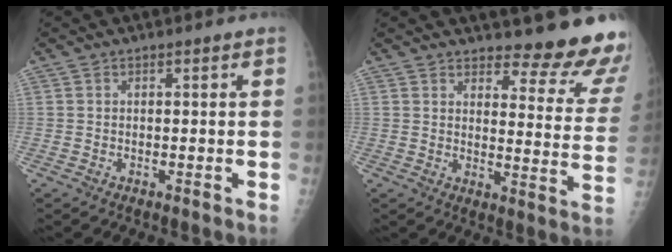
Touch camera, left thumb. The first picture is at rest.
{"total": 15.1, "force": [14.0, 3.0, 4.7], "torque": [-0.017, -0.141, 0.154]}